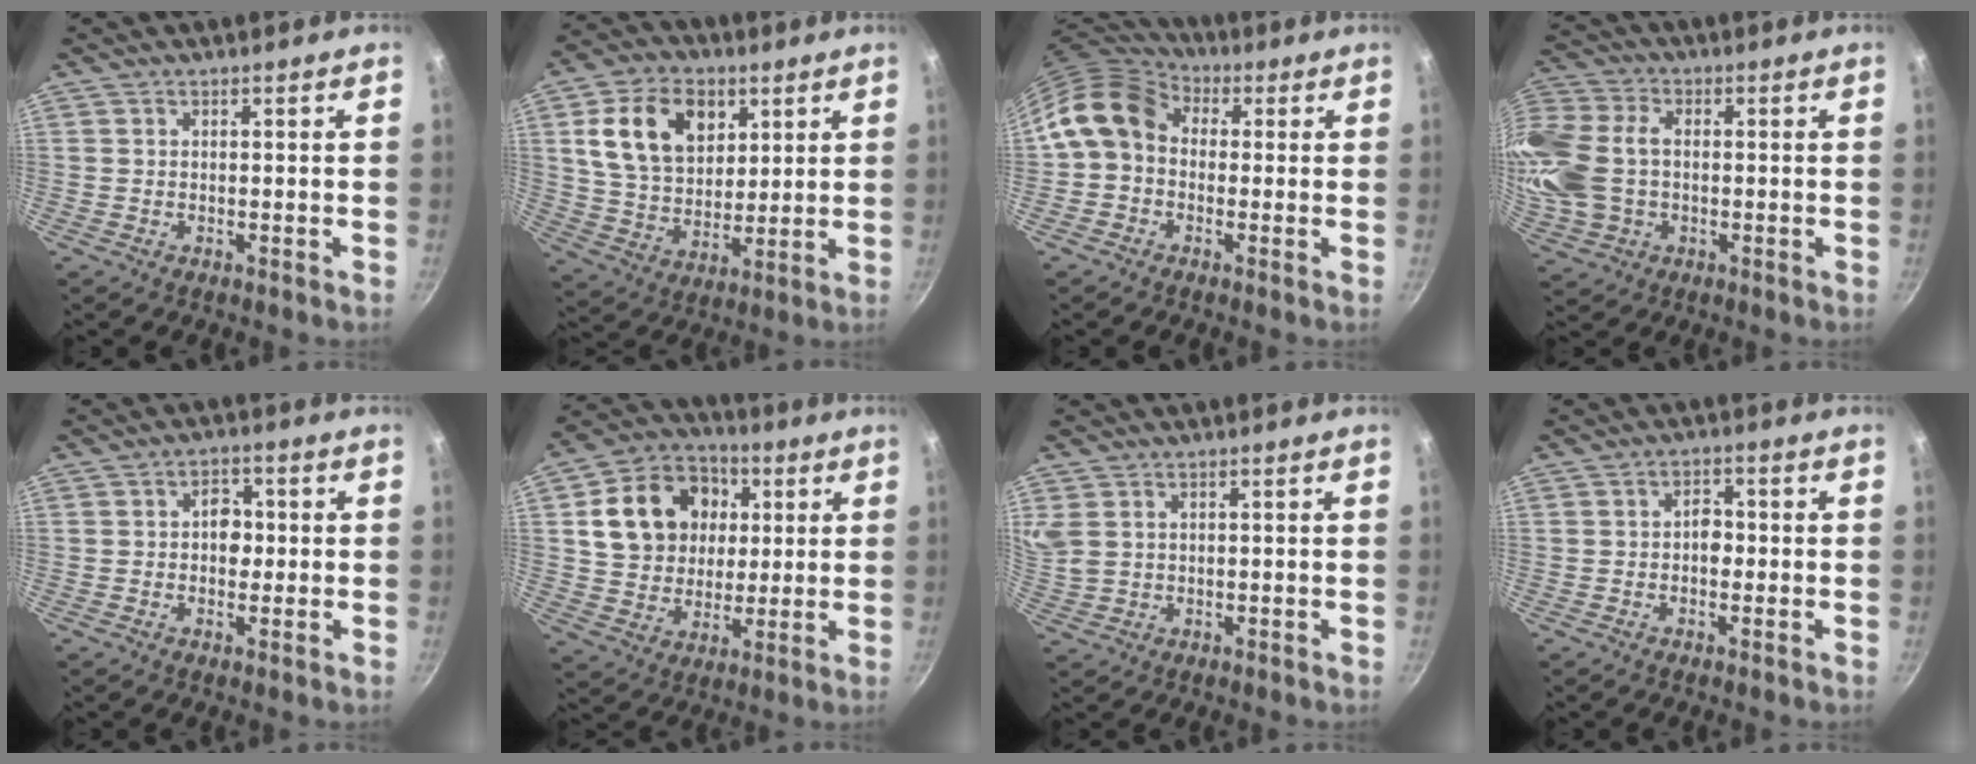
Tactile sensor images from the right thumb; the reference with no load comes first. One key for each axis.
{"total": 16.2, "fx": 5.7, "fy": 11.4, "fz": 10.0, "tx": -0.148, "ty": -0.010, "tz": 0.102}
{"total": 11.3, "fx": 0.5, "fy": 9.1, "fz": 6.7, "tx": -0.103, "ty": 0.030, "tz": -0.013}
{"total": 19.9, "fx": -0.4, "fy": 14.9, "fz": 13.1, "tx": -0.312, "ty": 0.039, "tz": -0.008}
{"total": 4.7, "fx": 0.0, "fy": 3.6, "fz": 3.1, "tx": -0.014, "ty": 0.007, "tz": -0.005}
{"total": 17.5, "fx": 3.9, "fy": 14.4, "fz": 9.1, "tx": -0.136, "ty": 0.015, "tz": 0.067}
{"total": 5.8, "fx": 2.3, "fy": 4.2, "fz": 3.2, "tx": -0.063, "ty": 0.000, "tz": 0.053}
{"total": 3.4, "fx": -0.4, "fy": 2.4, "fz": 2.4, "tx": -0.020, "ty": 0.009, "tz": -0.010}